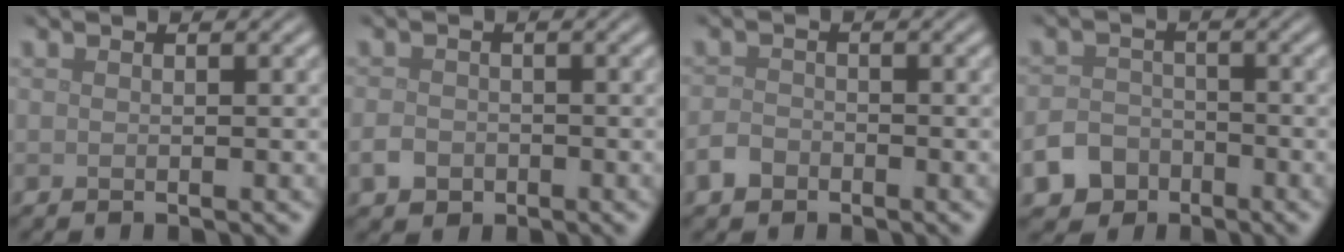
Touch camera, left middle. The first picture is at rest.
{"total": 2.0, "force": [-1.0, 1.6, 0.8], "torque": [-0.012, -0.002, -0.021]}
{"total": 2.0, "force": [-1.3, 1.3, 0.7], "torque": [-0.007, 0.002, -0.031]}
{"total": 4.9, "force": [-3.2, 3.6, 1.1], "torque": [0.000, -0.007, -0.063]}